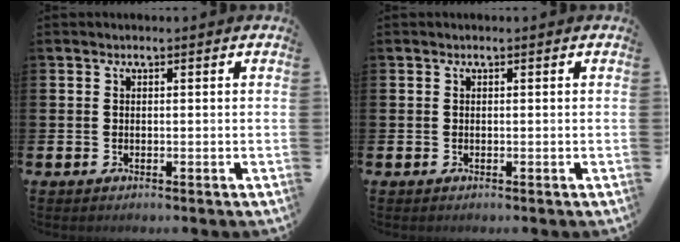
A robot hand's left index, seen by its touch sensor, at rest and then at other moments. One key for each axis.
{"total": 0.0}